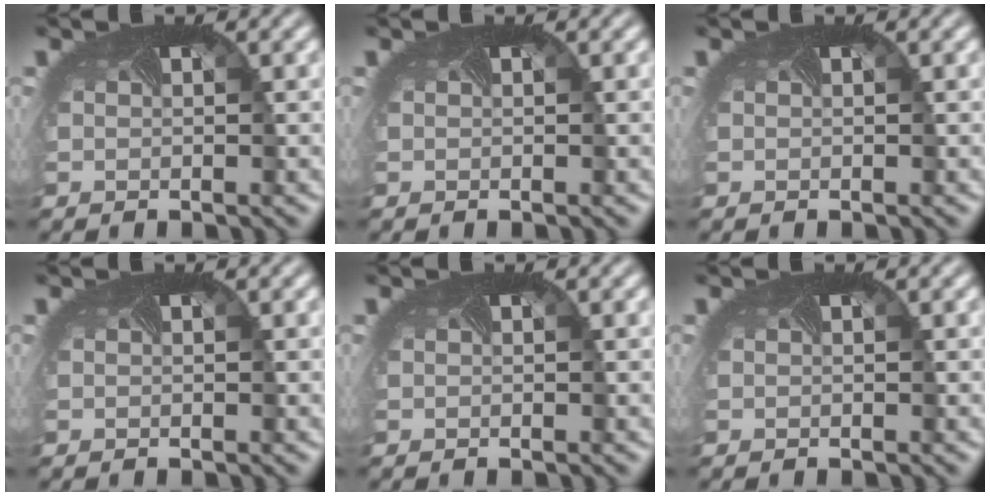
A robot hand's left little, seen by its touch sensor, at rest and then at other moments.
{"total": 0.0}
{"total": 0.0}
{"total": 0.0}
{"total": 0.0}
{"total": 0.0}